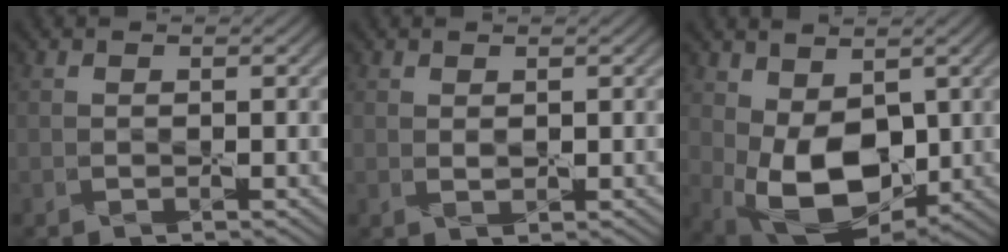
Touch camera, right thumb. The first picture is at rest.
{"total": 0.8, "force": [0.6, 0.4, 0.4], "torque": [-0.012, -0.002, 0.015]}
{"total": 10.5, "force": [0.4, 6.7, 8.0], "torque": [-0.179, -0.019, 0.016]}